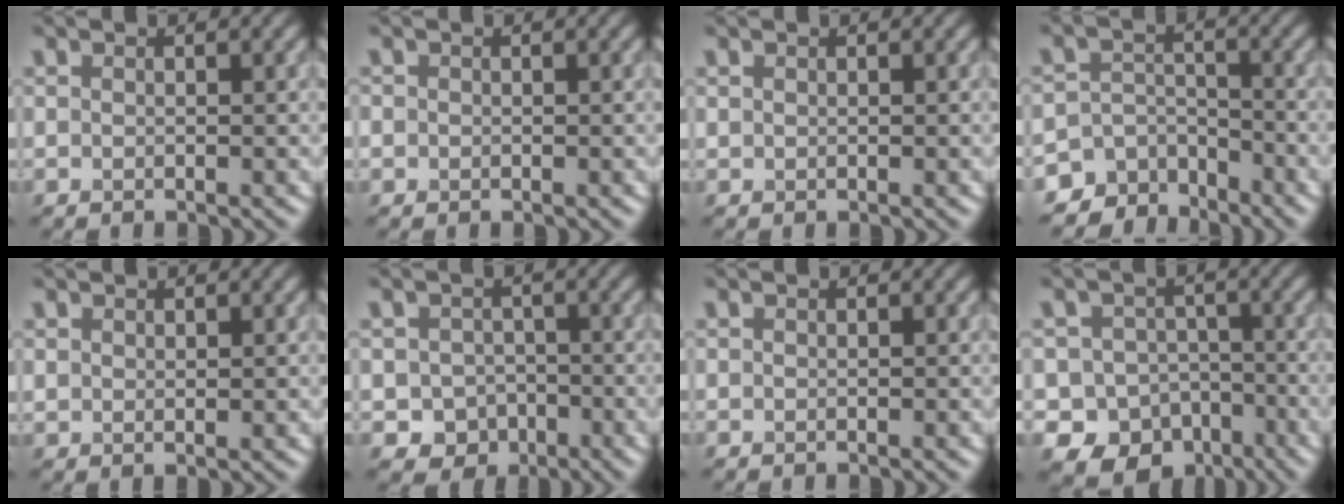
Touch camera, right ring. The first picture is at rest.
{"total": 0.7, "force": [0.0, 0.7, 0.0], "torque": [0.006, -0.006, -0.002]}
{"total": 0.0}
{"total": 5.4, "force": [-4.6, 2.9, 0.4], "torque": [0.010, -0.004, -0.073]}
{"total": 0.8, "force": [0.6, 0.4, 0.3], "torque": [-0.008, -0.003, 0.016]}
{"total": 3.0, "force": [-0.9, 2.7, 1.0], "torque": [-0.010, -0.004, -0.016]}
{"total": 0.0}
{"total": 10.4, "force": [-5.8, 8.2, 2.8], "torque": [-0.021, -0.028, -0.103]}